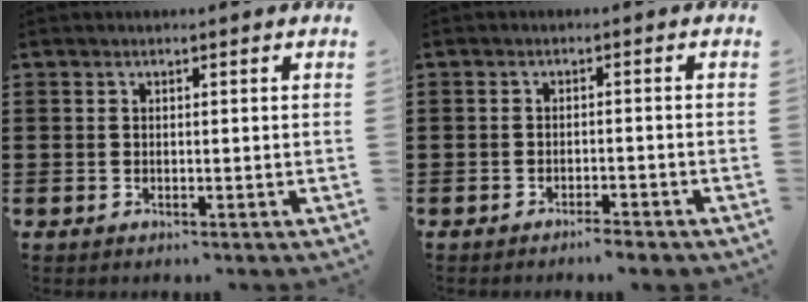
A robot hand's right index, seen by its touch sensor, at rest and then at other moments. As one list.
[{"total": 1.9, "force": [-1.7, -0.1, 0.6], "torque": [-0.012, 0.000, -0.034]}]